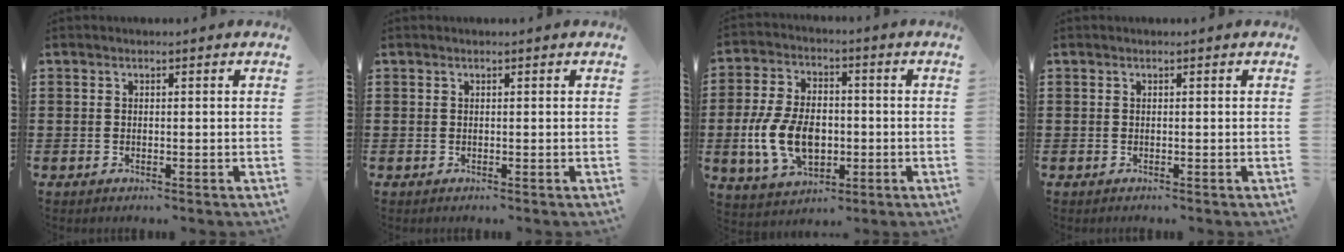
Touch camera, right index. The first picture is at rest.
{"total": 0.0}
{"total": 10.9, "force": [-2.1, 6.8, 8.3], "torque": [-0.199, 0.000, -0.041]}
{"total": 0.0}